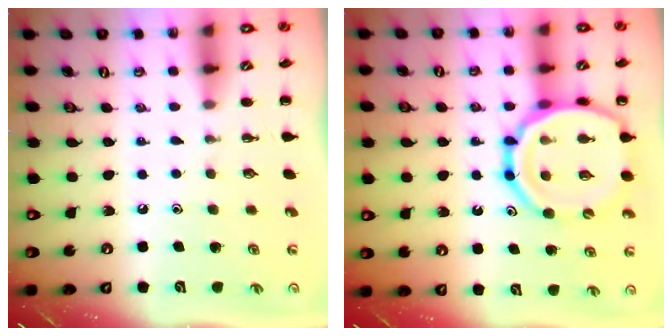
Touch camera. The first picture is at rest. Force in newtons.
{"total": 20.1, "press": 19.8, "slide": 3.7}